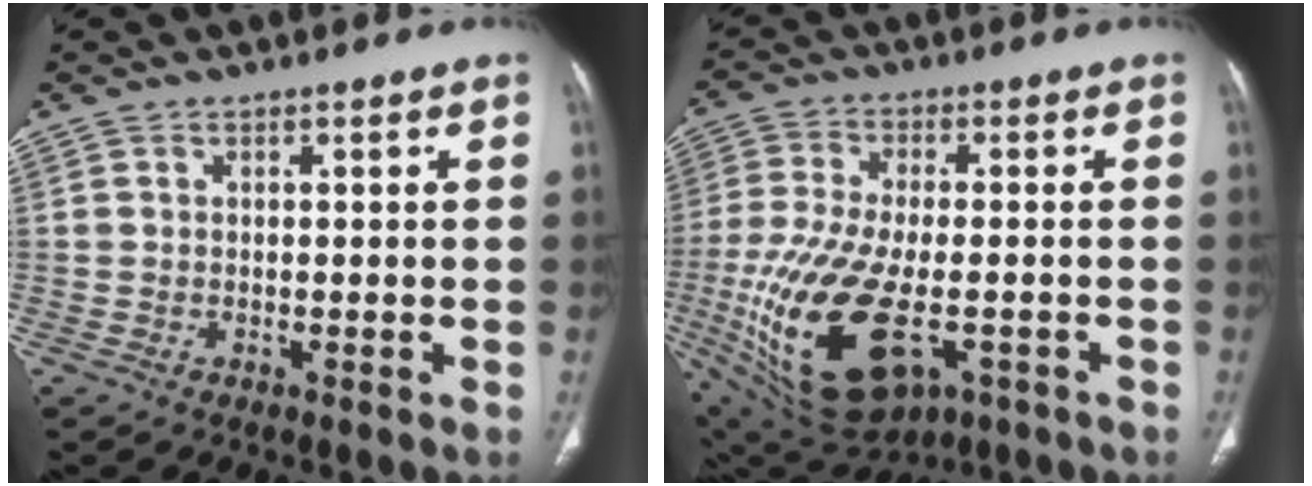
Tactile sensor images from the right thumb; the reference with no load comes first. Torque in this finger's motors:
{"motor_torque": [0.62, 0.65, 2.00, -0.78, 0.64]}